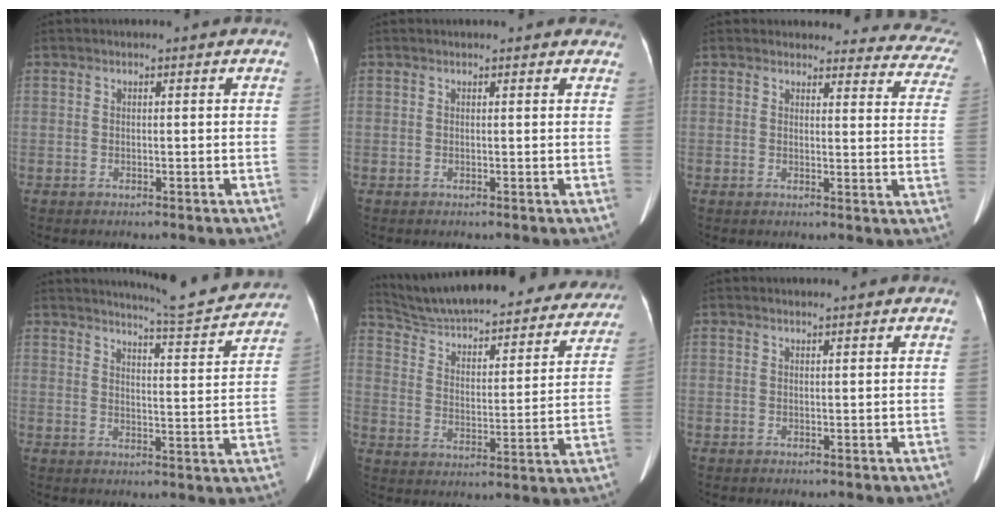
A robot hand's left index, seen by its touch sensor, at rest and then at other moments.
{"total": 3.8, "force": [3.4, 1.5, 0.8], "torque": [-0.004, 0.016, 0.023]}
{"total": 15.3, "force": [14.8, 3.7, 1.4], "torque": [0.032, -0.083, 0.118]}
{"total": 12.3, "force": [11.8, -0.2, 3.3], "torque": [-0.053, -0.023, 0.147]}
{"total": 29.8, "force": [27.1, 6.4, 10.8], "torque": [-0.172, -0.037, 0.354]}
{"total": 1.1, "force": [1.1, -0.2, 0.2], "torque": [-0.014, 0.006, 0.019]}